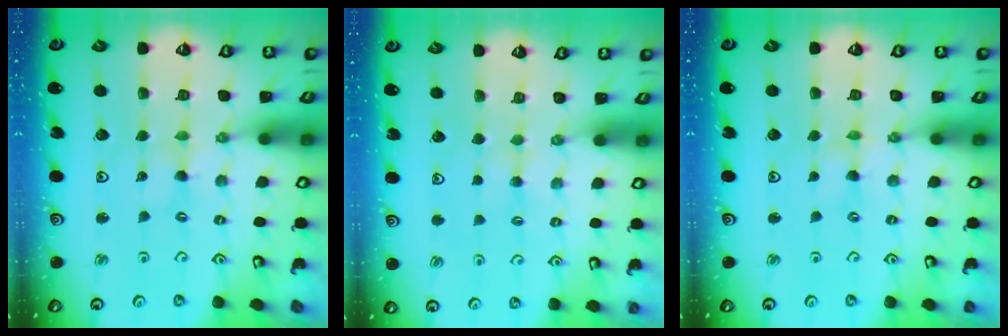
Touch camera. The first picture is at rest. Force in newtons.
{"total": 2.3, "press": 2.3, "slide": 0.4}
{"total": 0.0}